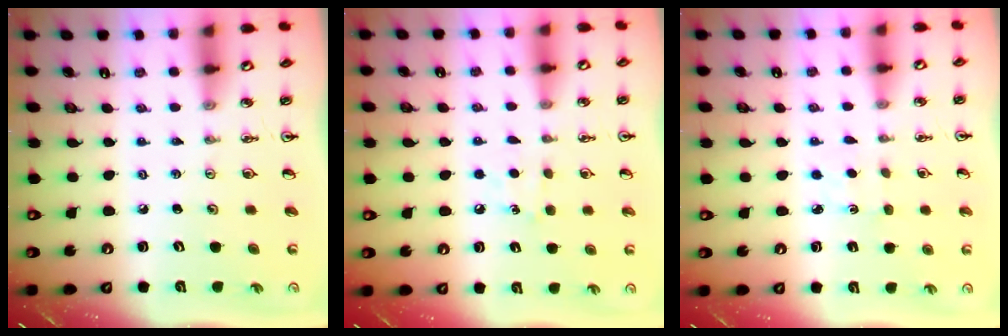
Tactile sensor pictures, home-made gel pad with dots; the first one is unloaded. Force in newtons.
{"total": 7.1, "press": 7.1, "slide": 0.9}
{"total": 1.3, "press": 1.3, "slide": 0.3}